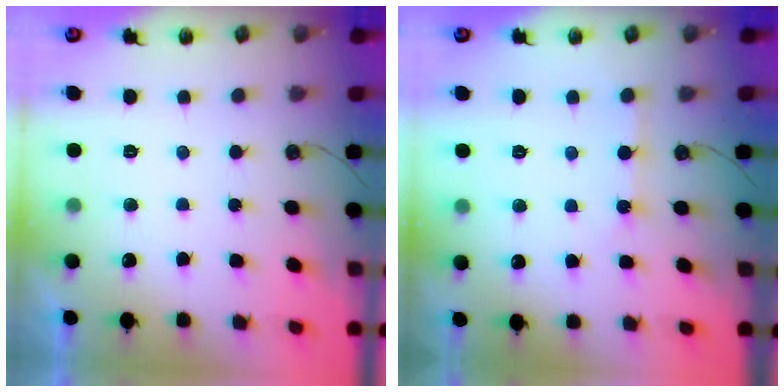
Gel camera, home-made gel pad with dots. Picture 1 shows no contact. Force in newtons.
{"total": 2.4, "press": 2.4, "slide": 0.1}